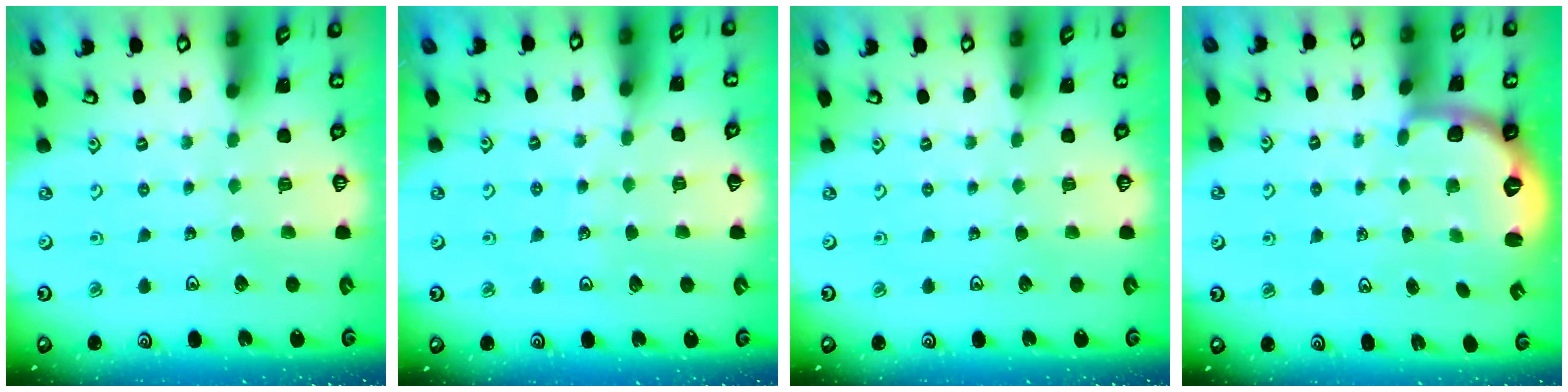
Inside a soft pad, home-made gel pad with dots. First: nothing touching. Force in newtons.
{"total": 4.4, "press": 4.3, "slide": 0.4}
{"total": 0.0}
{"total": 2.6, "press": 1.5, "slide": 2.2}